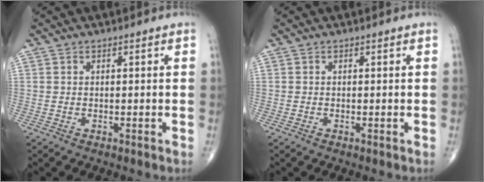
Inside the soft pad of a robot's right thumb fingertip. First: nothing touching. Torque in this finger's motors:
{"motor_torque": [0.19, 1.24, 0.36, 0.18, 0.00]}